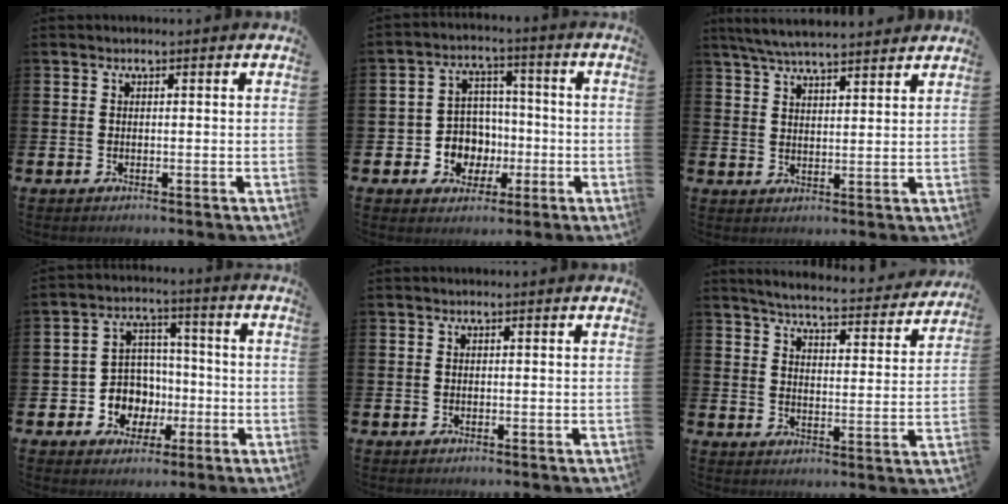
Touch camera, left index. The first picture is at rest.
{"total": 6.2, "force": [-0.9, 6.0, 1.3], "torque": [-0.043, 0.006, -0.015]}
{"total": 5.9, "force": [5.6, 0.6, 1.8], "torque": [-0.052, -0.018, 0.102]}
{"total": 6.6, "force": [-1.0, 6.4, 1.5], "torque": [-0.061, 0.006, -0.017]}
{"total": 0.0}
{"total": 5.2, "force": [5.0, 0.5, 1.5], "torque": [-0.044, -0.038, 0.080]}